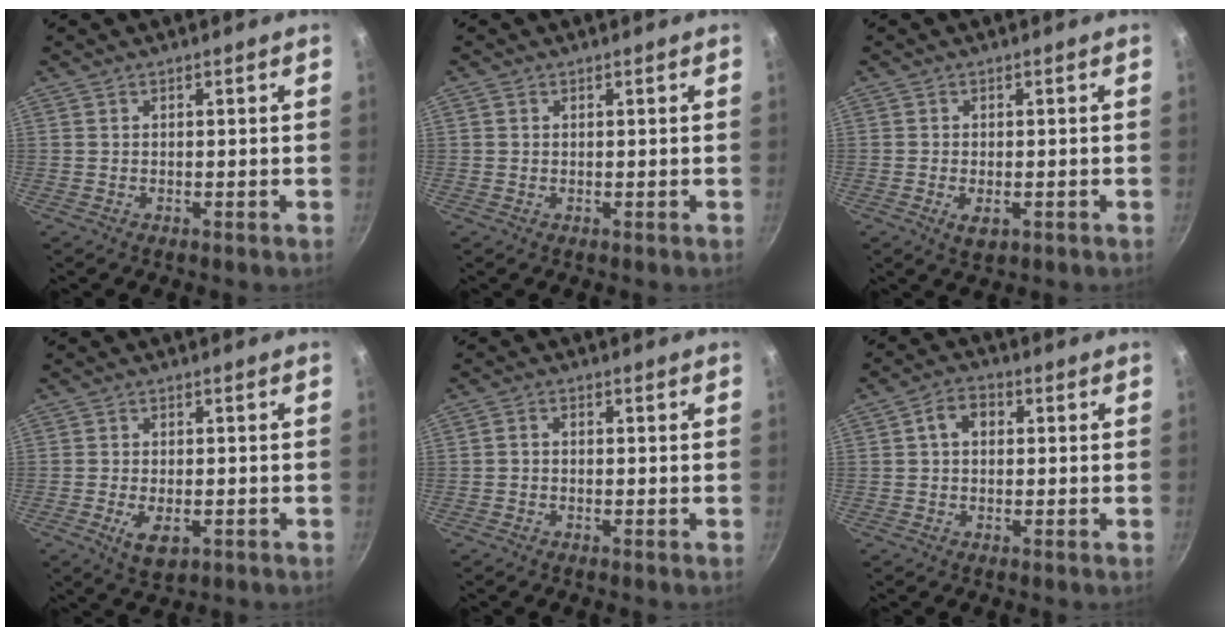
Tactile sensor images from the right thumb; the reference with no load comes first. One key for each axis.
{"total": 0.6, "fx": 0.2, "fy": 0.6, "fz": 0.2, "tx": -0.003, "ty": 0.001, "tz": 0.001}
{"total": 3.4, "fx": -1.1, "fy": 1.8, "fz": 2.6, "tx": -0.042, "ty": -0.004, "tz": -0.015}
{"total": 5.7, "fx": -1.9, "fy": 3.0, "fz": 4.4, "tx": -0.072, "ty": -0.001, "tz": -0.026}
{"total": 1.5, "fx": -0.7, "fy": 1.0, "fz": 0.9, "tx": -0.020, "ty": 0.010, "tz": -0.017}
{"total": 4.8, "fx": 0.8, "fy": 3.5, "fz": 3.2, "tx": -0.040, "ty": 0.012, "tz": 0.004}